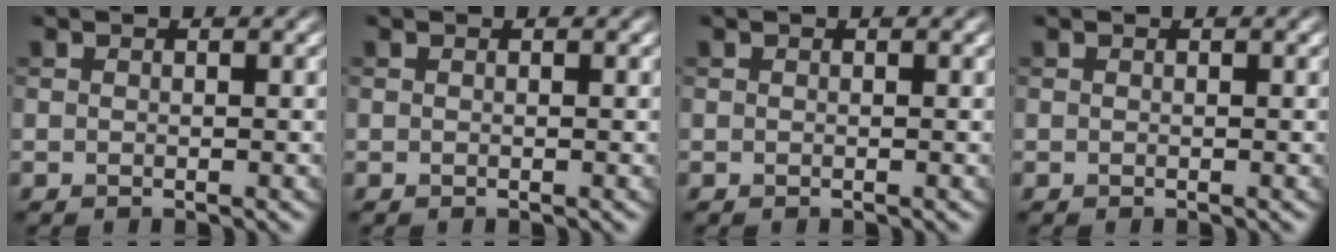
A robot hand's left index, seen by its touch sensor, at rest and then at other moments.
{"total": 0.0}
{"total": 0.0}
{"total": 0.0}